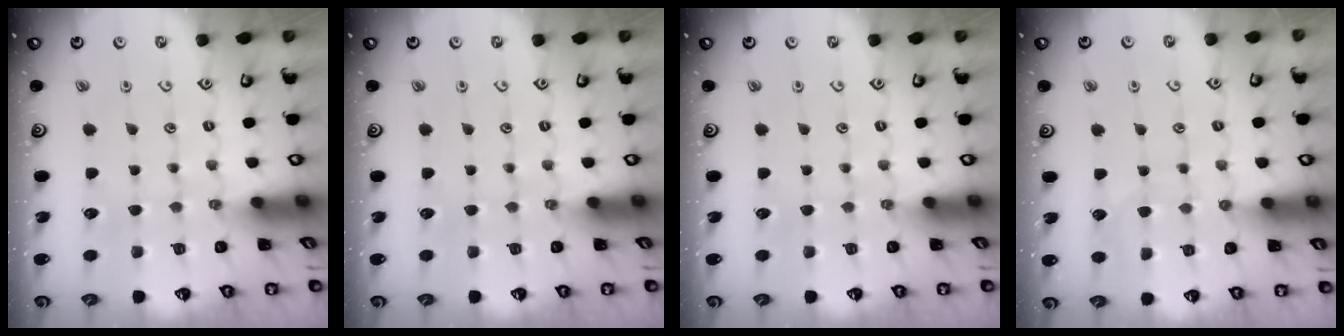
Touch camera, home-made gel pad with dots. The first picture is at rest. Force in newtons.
{"total": 0.0}
{"total": 0.0}
{"total": 4.0, "press": 4.0, "slide": 0.4}